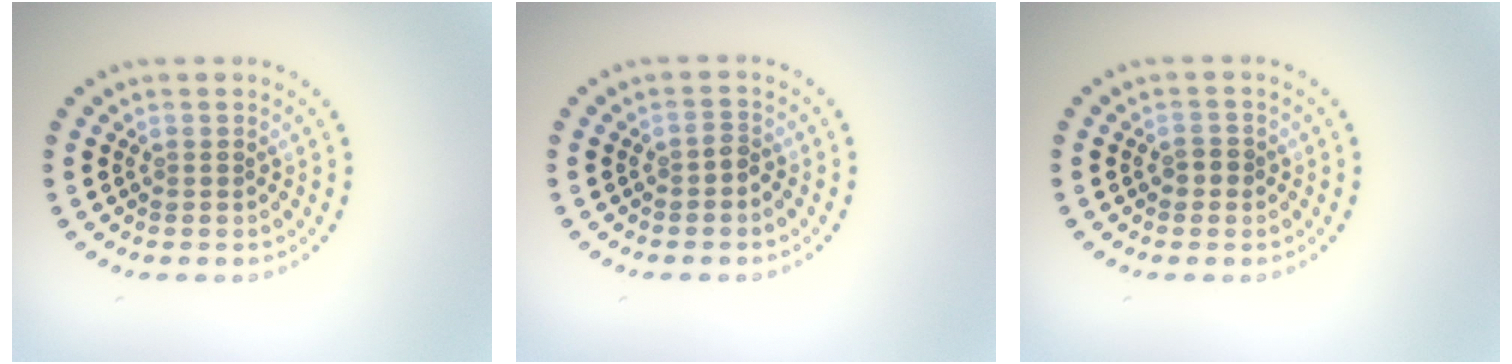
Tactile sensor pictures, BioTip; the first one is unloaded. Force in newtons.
{"total": 0.9, "press": 0.7, "slide": 0.5}
{"total": 1.1, "press": 1.1, "slide": 0.4}